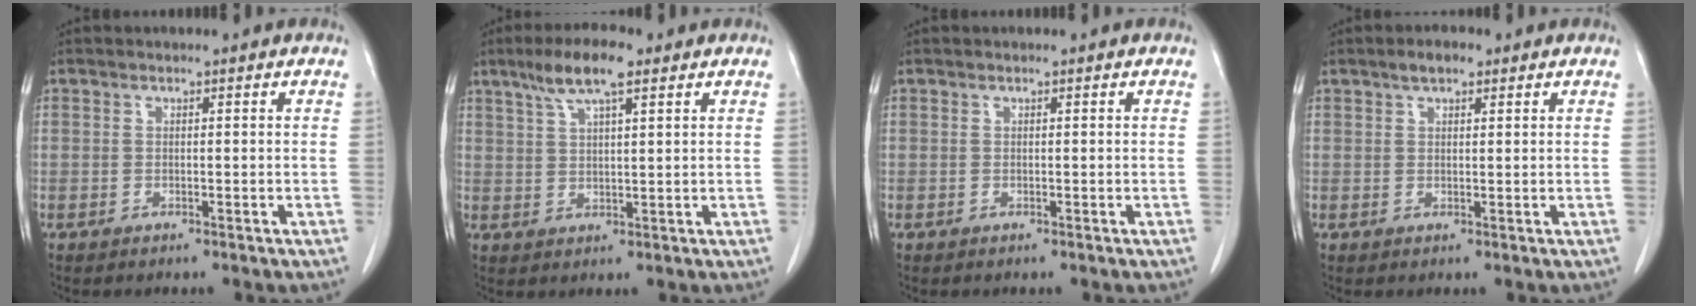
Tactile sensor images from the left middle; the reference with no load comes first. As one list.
[{"total": 7.1, "force": [4.5, 1.2, 5.3], "torque": [-0.107, 0.012, 0.082]}, {"total": 0.0}, {"total": 2.6, "force": [1.7, 1.1, 1.6], "torque": [-0.030, 0.007, 0.029]}]